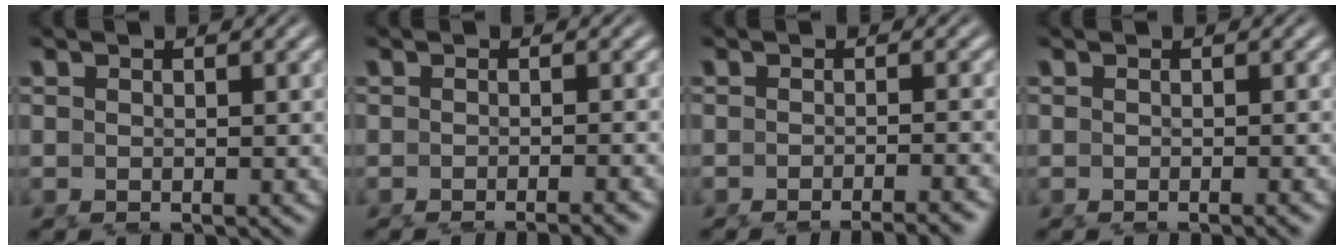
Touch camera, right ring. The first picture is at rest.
{"total": 3.1, "force": [-2.8, -0.1, 1.2], "torque": [-0.008, 0.001, -0.044]}
{"total": 5.0, "force": [-4.7, 0.2, 1.7], "torque": [-0.010, -0.004, -0.069]}
{"total": 0.9, "force": [-0.8, -0.3, 0.4], "torque": [-0.002, 0.003, -0.013]}